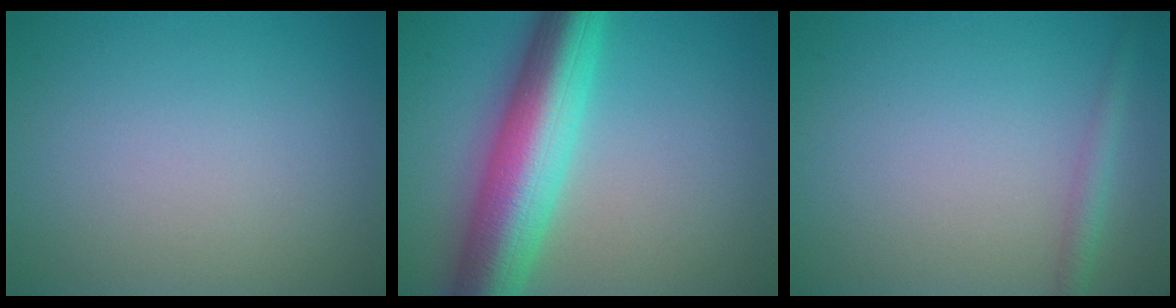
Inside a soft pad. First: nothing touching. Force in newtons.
{"total": 10.2, "press": 10.2, "slide": 0.3}
{"total": 1.6, "press": 1.6, "slide": 0.1}